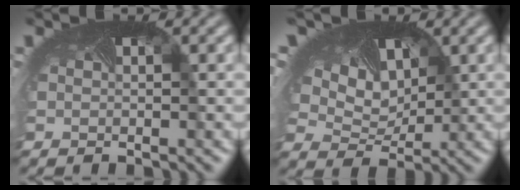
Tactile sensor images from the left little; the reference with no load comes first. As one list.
[{"total": 12.4, "force": [6.2, 7.6, 7.6], "torque": [-0.165, 0.031, 0.085]}]